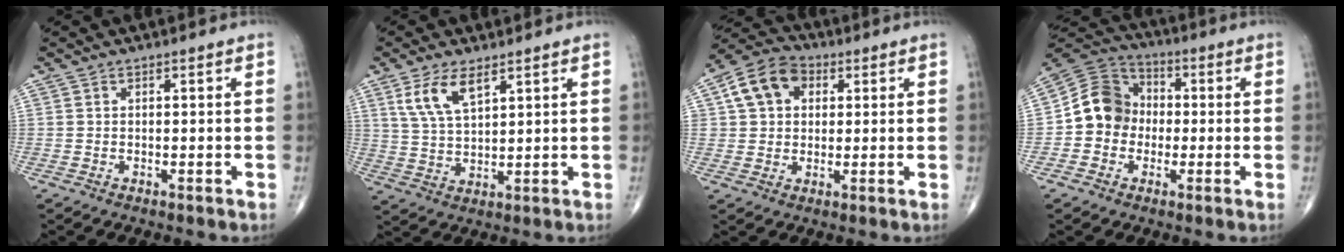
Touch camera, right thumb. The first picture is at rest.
{"total": 7.6, "force": [4.2, 3.2, 5.6], "torque": [-0.104, -0.017, 0.088]}
{"total": 10.4, "force": [2.9, 8.1, 5.8], "torque": [-0.080, 0.010, 0.041]}
{"total": 10.7, "force": [-1.0, 9.5, 4.9], "torque": [-0.065, 0.035, -0.034]}